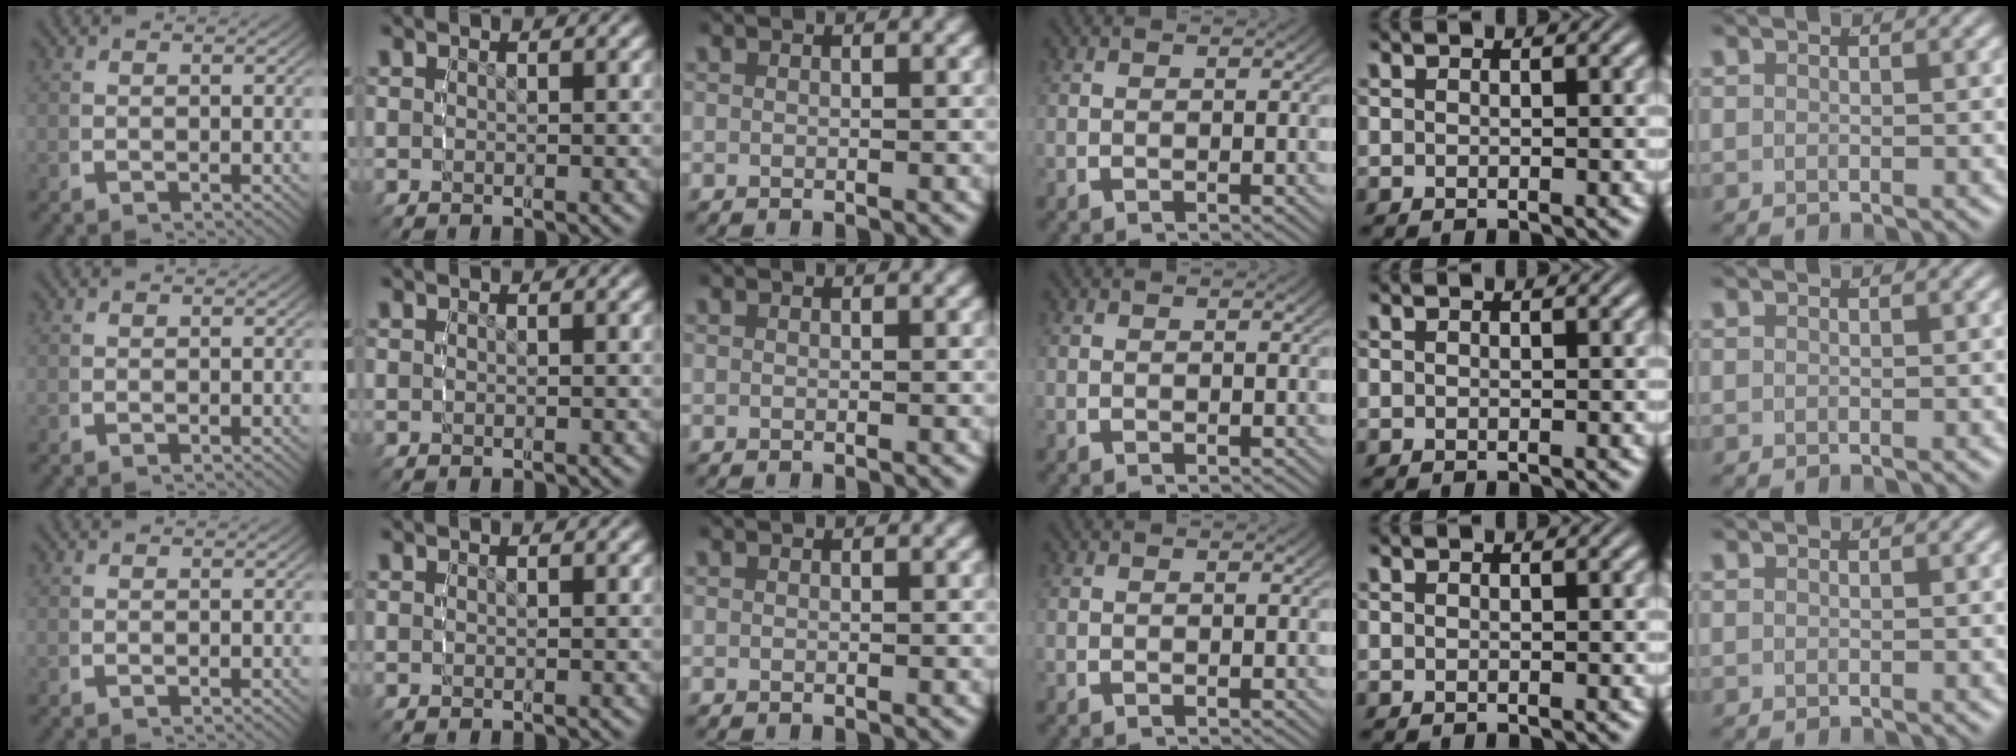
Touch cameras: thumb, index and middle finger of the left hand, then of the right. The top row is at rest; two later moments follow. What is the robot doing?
{"motion": "reach", "object": "jacket"}